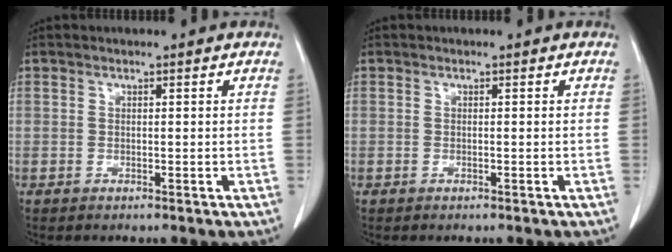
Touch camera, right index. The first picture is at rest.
{"total": 0.0}